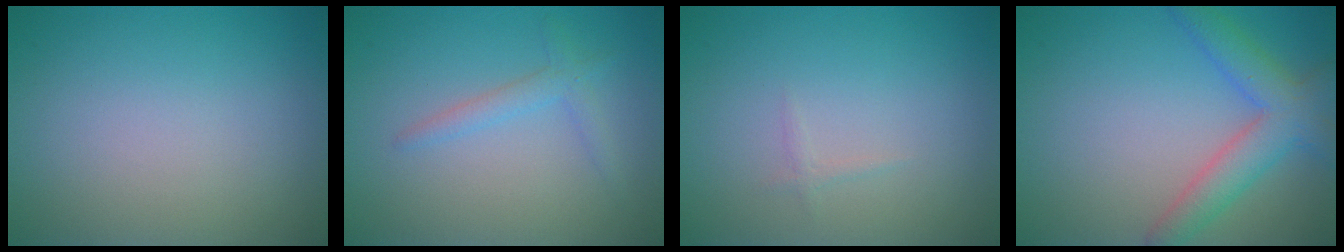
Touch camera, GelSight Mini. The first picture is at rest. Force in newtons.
{"total": 1.6, "press": 1.6, "slide": 0.1}
{"total": 0.5, "press": 0.5, "slide": 0.0}
{"total": 4.6, "press": 4.6, "slide": 0.1}